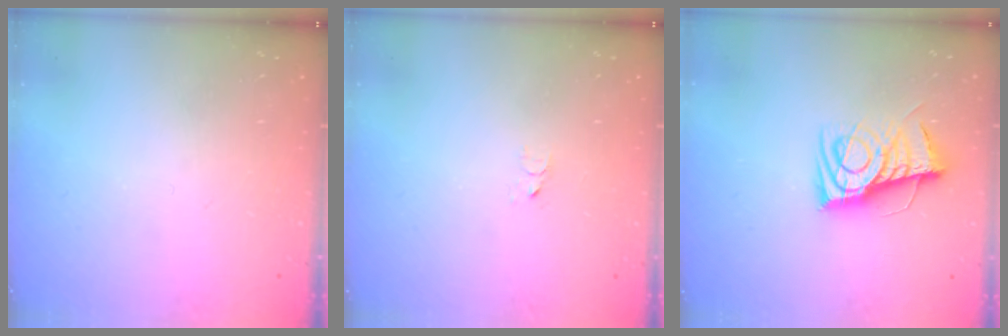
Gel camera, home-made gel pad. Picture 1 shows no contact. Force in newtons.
{"total": 2.5, "press": 2.5, "slide": 0.2}
{"total": 14.2, "press": 14.2, "slide": 0.3}